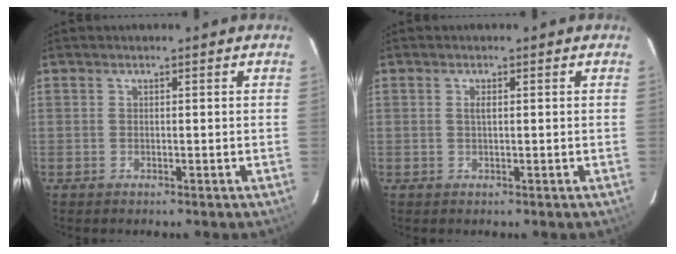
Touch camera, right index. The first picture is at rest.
{"total": 0.9, "force": [0.2, 0.2, 0.9], "torque": [-0.017, 0.002, 0.003]}